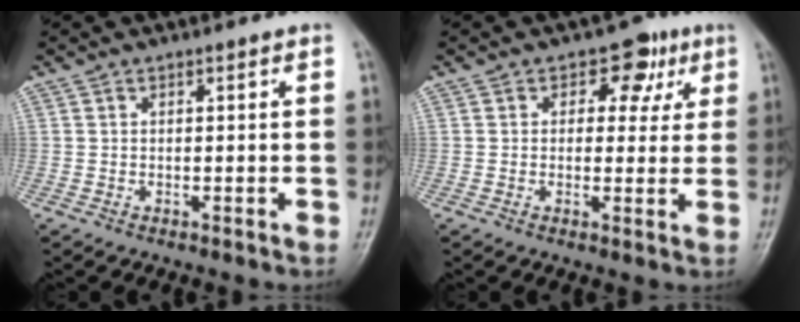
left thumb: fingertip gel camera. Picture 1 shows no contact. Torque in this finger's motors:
{"motor_torque": [0.00, 0.10, 0.07, 0.07, 0.05]}